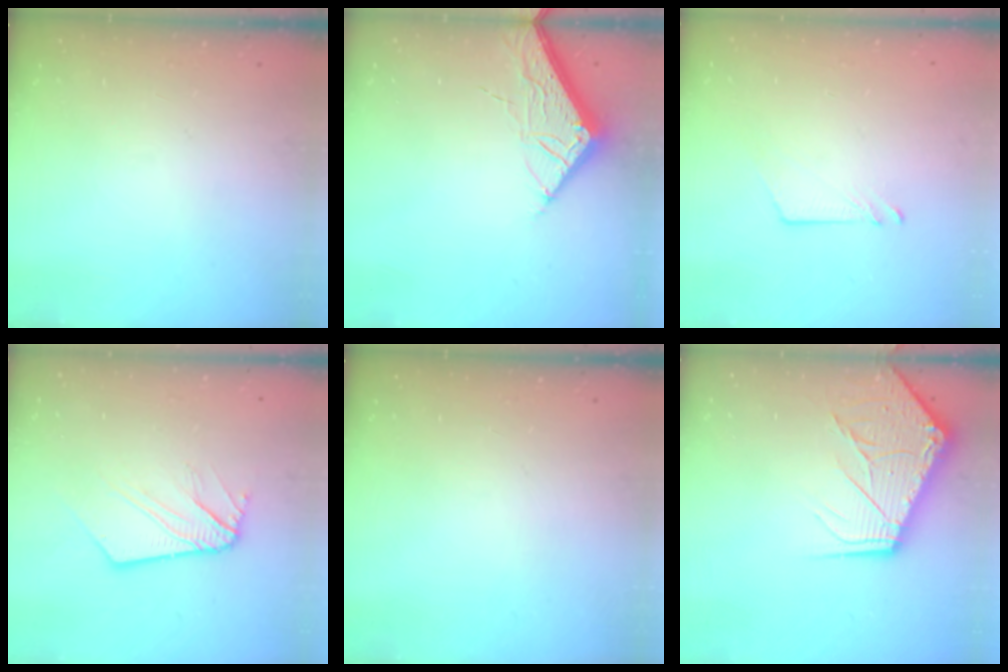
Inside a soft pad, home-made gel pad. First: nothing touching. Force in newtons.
{"total": 5.7, "press": 5.7, "slide": 0.6}
{"total": 3.6, "press": 3.6, "slide": 0.4}
{"total": 11.3, "press": 11.3, "slide": 1.4}
{"total": 0.0}
{"total": 13.0, "press": 13.0, "slide": 1.5}